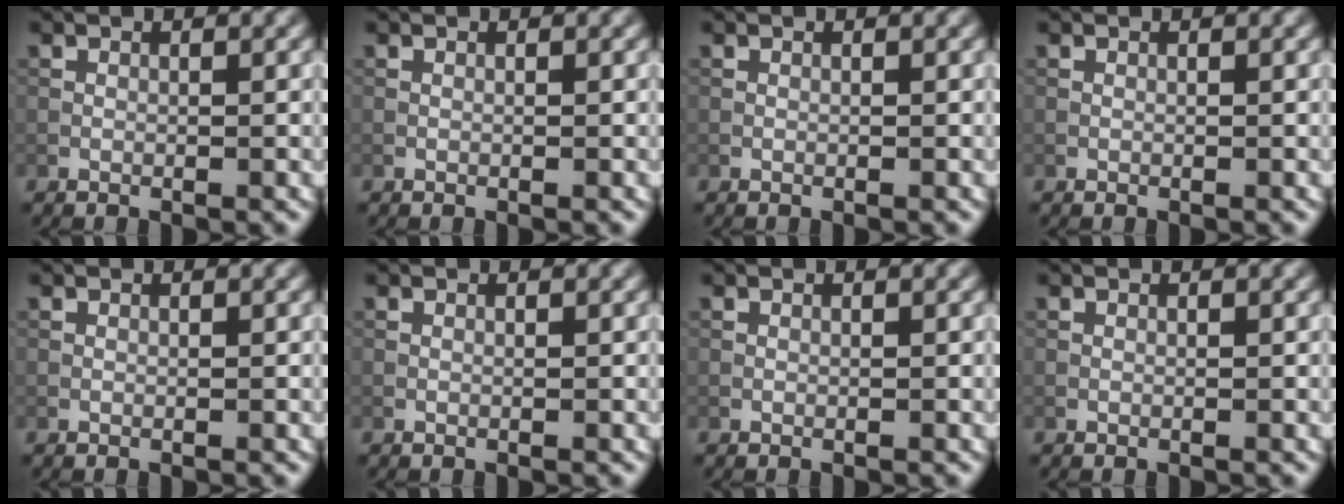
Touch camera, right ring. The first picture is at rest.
{"total": 0.0}
{"total": 0.0}
{"total": 0.0}
{"total": 0.0}
{"total": 0.0}
{"total": 0.0}
{"total": 0.0}